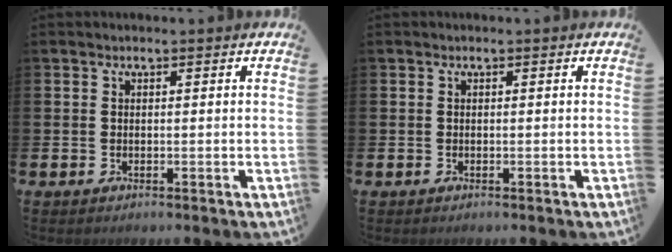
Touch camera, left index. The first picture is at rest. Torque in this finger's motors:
{"motor_torque": [0.00, 0.00, 0.00, 0.00]}